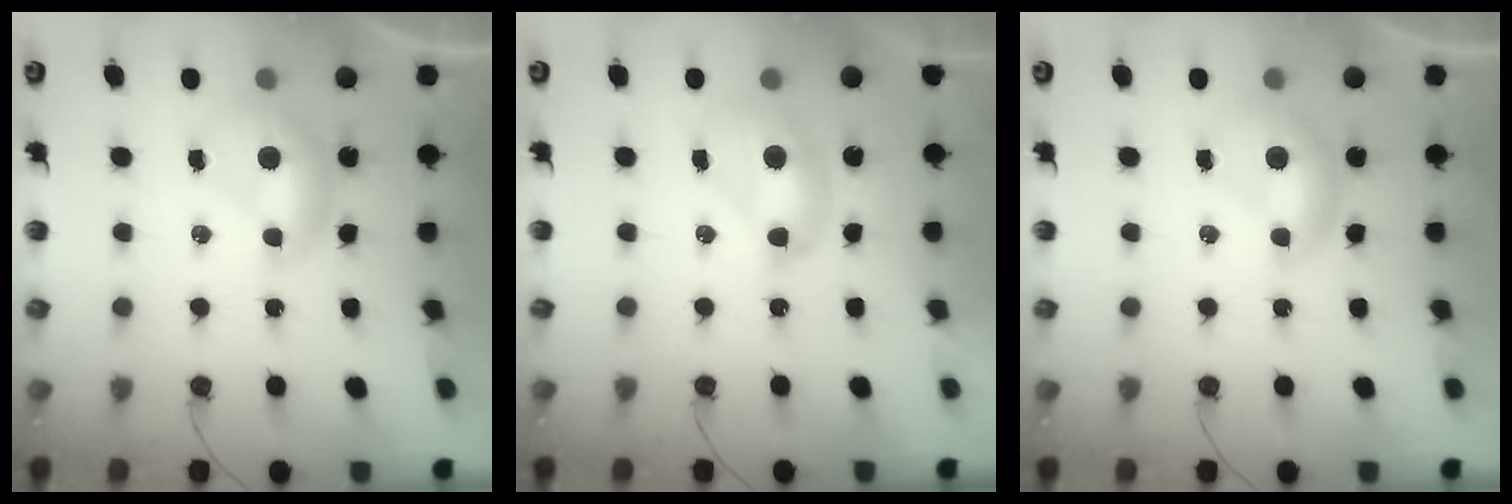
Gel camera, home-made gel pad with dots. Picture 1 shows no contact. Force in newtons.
{"total": 2.7, "press": 2.7, "slide": 0.1}
{"total": 0.0}